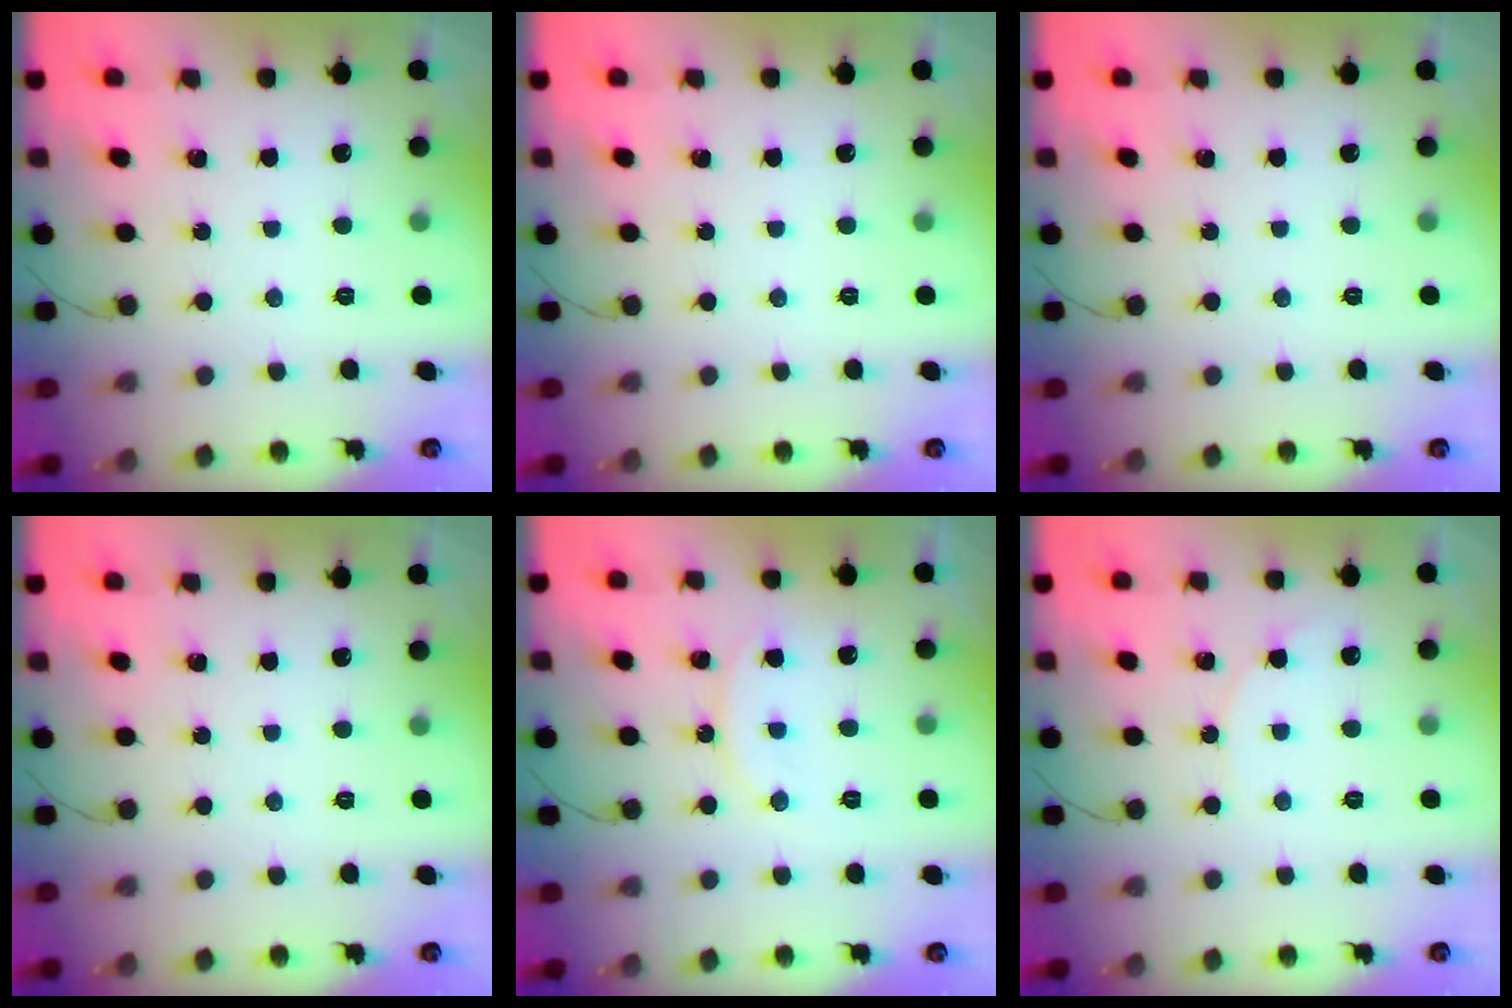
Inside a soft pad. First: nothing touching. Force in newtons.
{"total": 0.0}
{"total": 0.0}
{"total": 0.0}
{"total": 8.5, "press": 8.5, "slide": 0.6}
{"total": 4.5, "press": 4.5, "slide": 0.5}